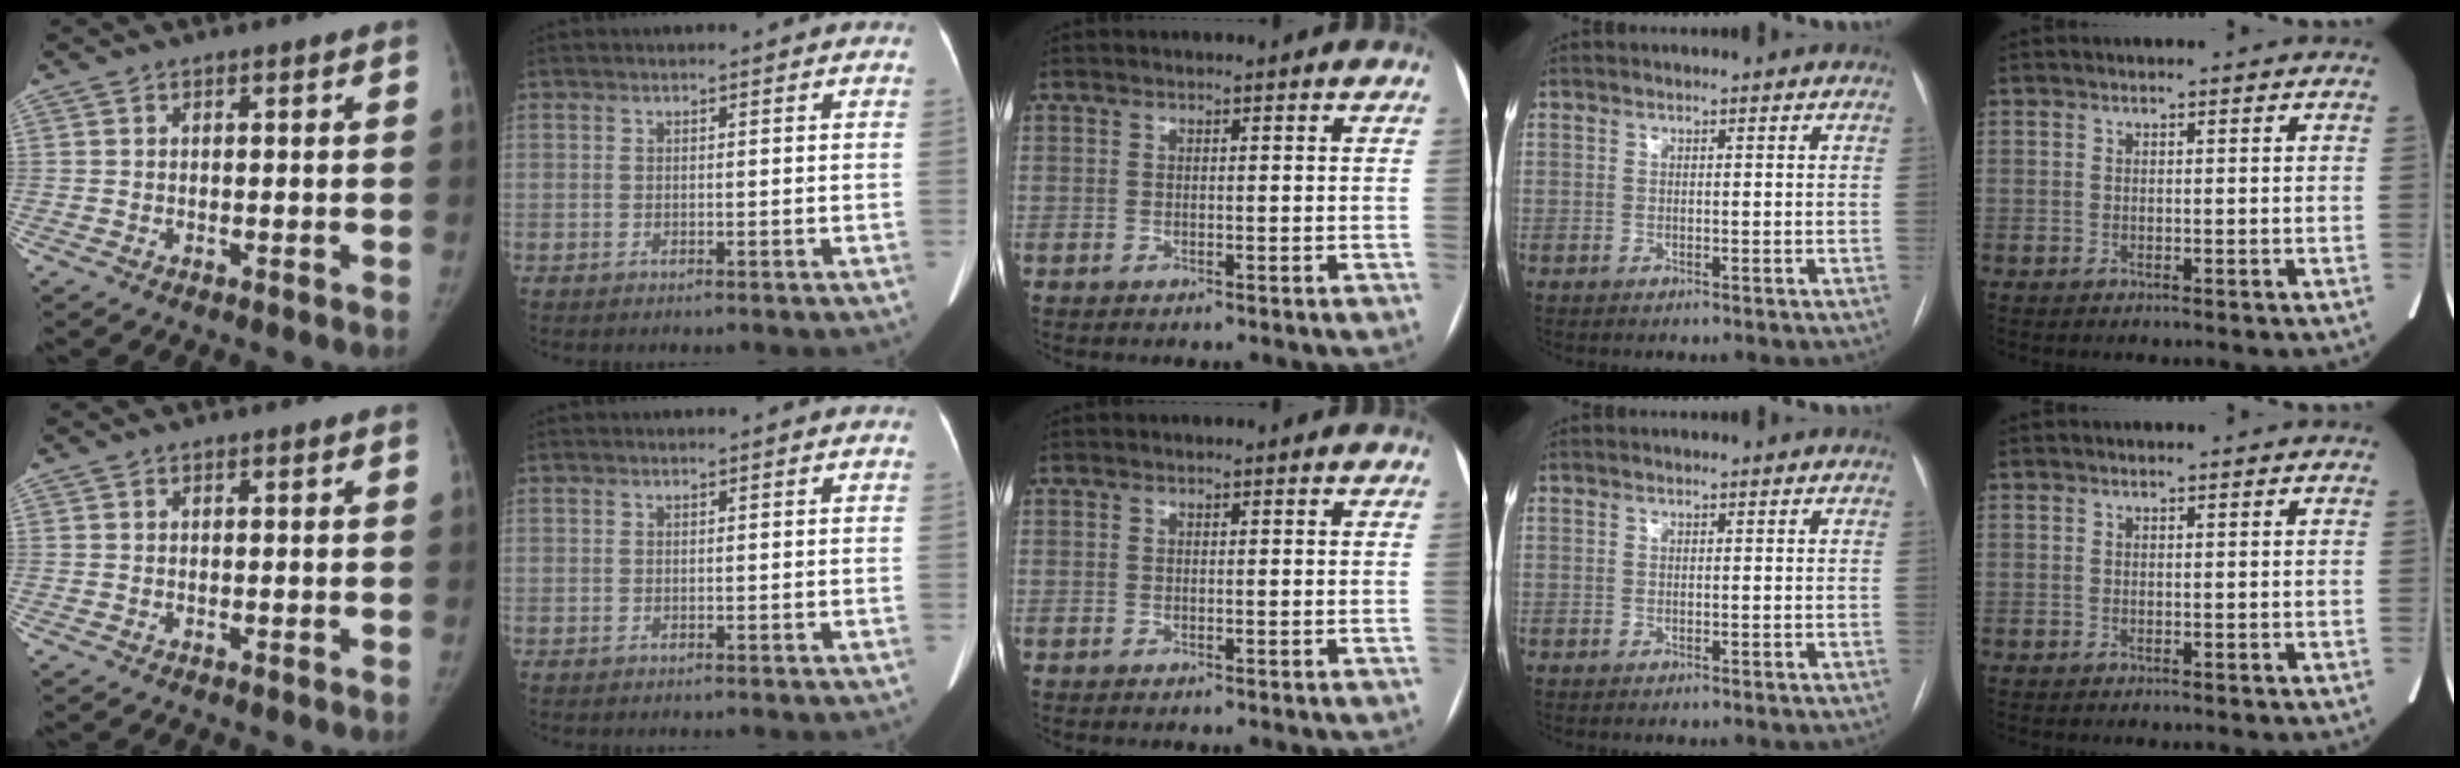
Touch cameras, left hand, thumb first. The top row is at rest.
{}